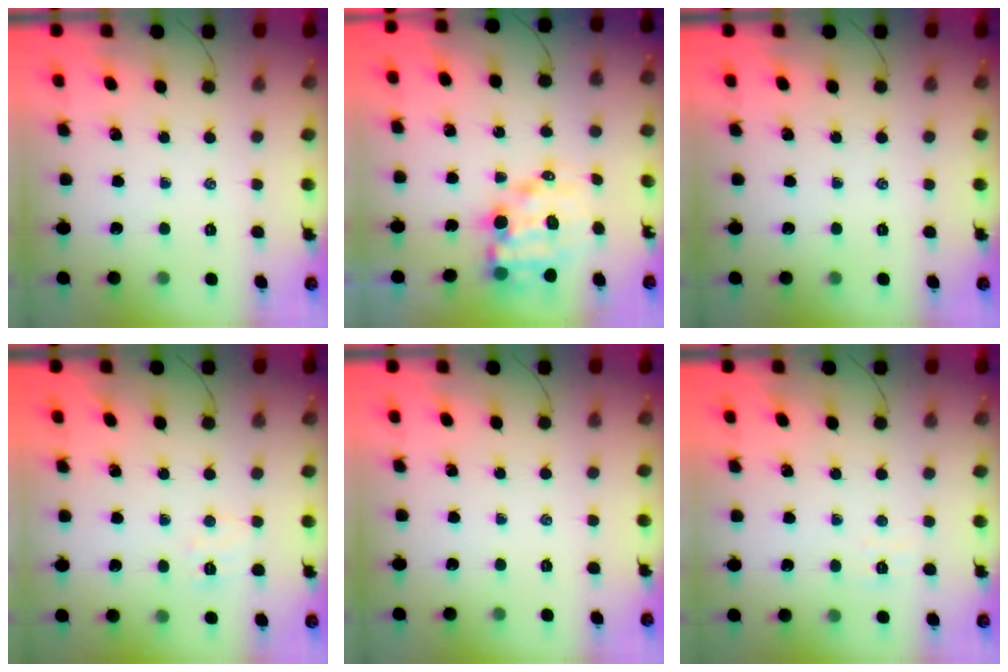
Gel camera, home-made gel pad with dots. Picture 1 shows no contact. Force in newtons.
{"total": 9.4, "press": 9.0, "slide": 2.7}
{"total": 0.0}
{"total": 4.9, "press": 4.7, "slide": 1.2}
{"total": 0.0}
{"total": 3.6, "press": 3.5, "slide": 1.0}